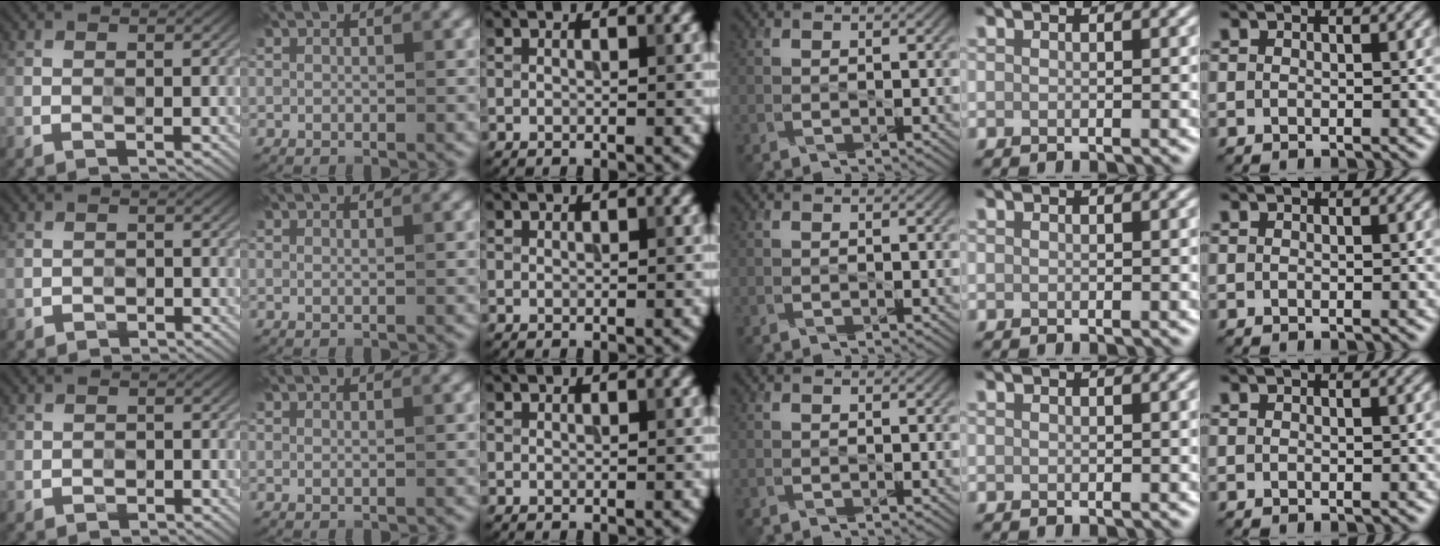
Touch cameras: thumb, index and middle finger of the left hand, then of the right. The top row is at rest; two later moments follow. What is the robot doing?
{"motion": "press", "object": "stopwatch"}